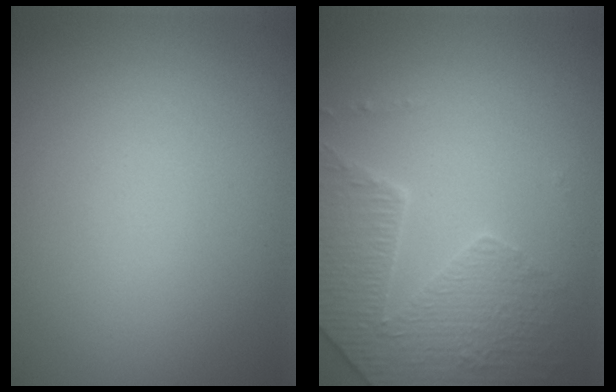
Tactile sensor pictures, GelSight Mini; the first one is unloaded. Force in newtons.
{"total": 4.0, "press": 3.9, "slide": 1.1}